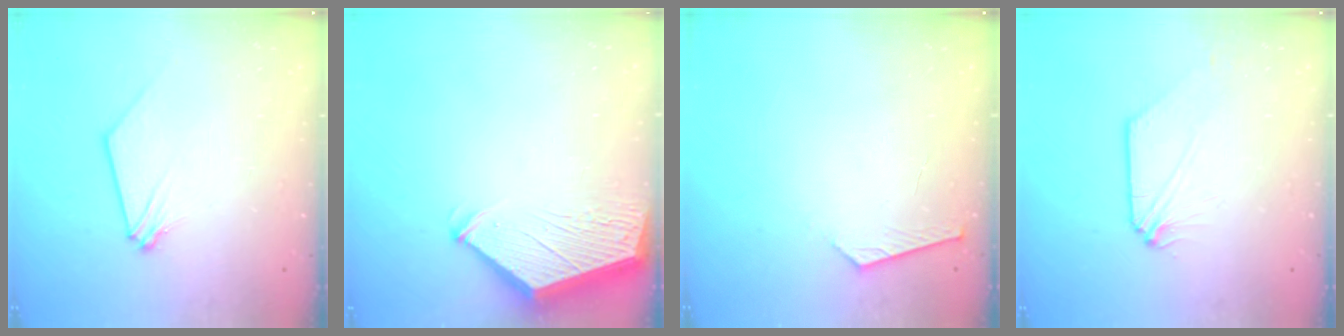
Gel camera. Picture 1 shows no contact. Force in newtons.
{"total": 3.8, "press": 3.8, "slide": 0.6}
{"total": 5.1, "press": 5.1, "slide": 0.6}
{"total": 0.7, "press": 0.7, "slide": 0.0}